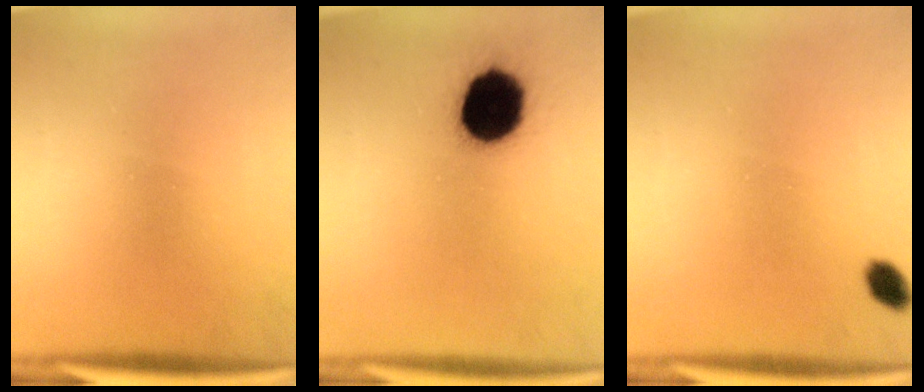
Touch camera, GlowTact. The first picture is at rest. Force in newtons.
{"total": 16.2}
{"total": 2.5}